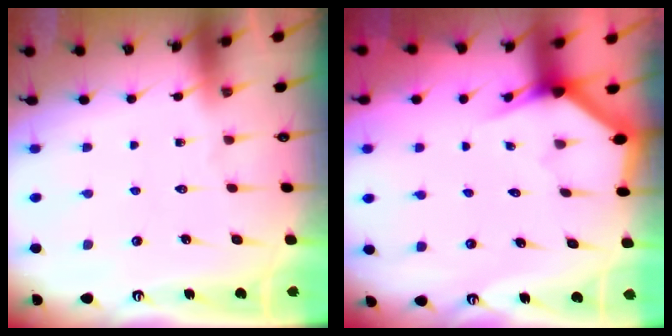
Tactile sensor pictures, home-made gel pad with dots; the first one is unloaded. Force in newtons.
{"total": 2.9, "press": 2.9, "slide": 0.1}